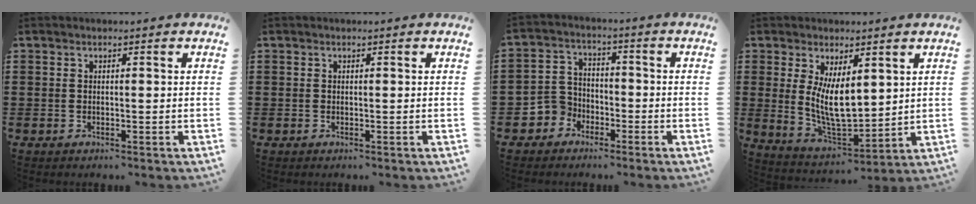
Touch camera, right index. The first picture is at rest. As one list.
[{"total": 0.0}, {"total": 4.6, "force": [-2.6, 3.8, 0.7], "torque": [-0.042, 0.000, -0.054]}, {"total": 8.2, "force": [1.7, 3.6, 7.2], "torque": [-0.143, -0.012, 0.030]}]